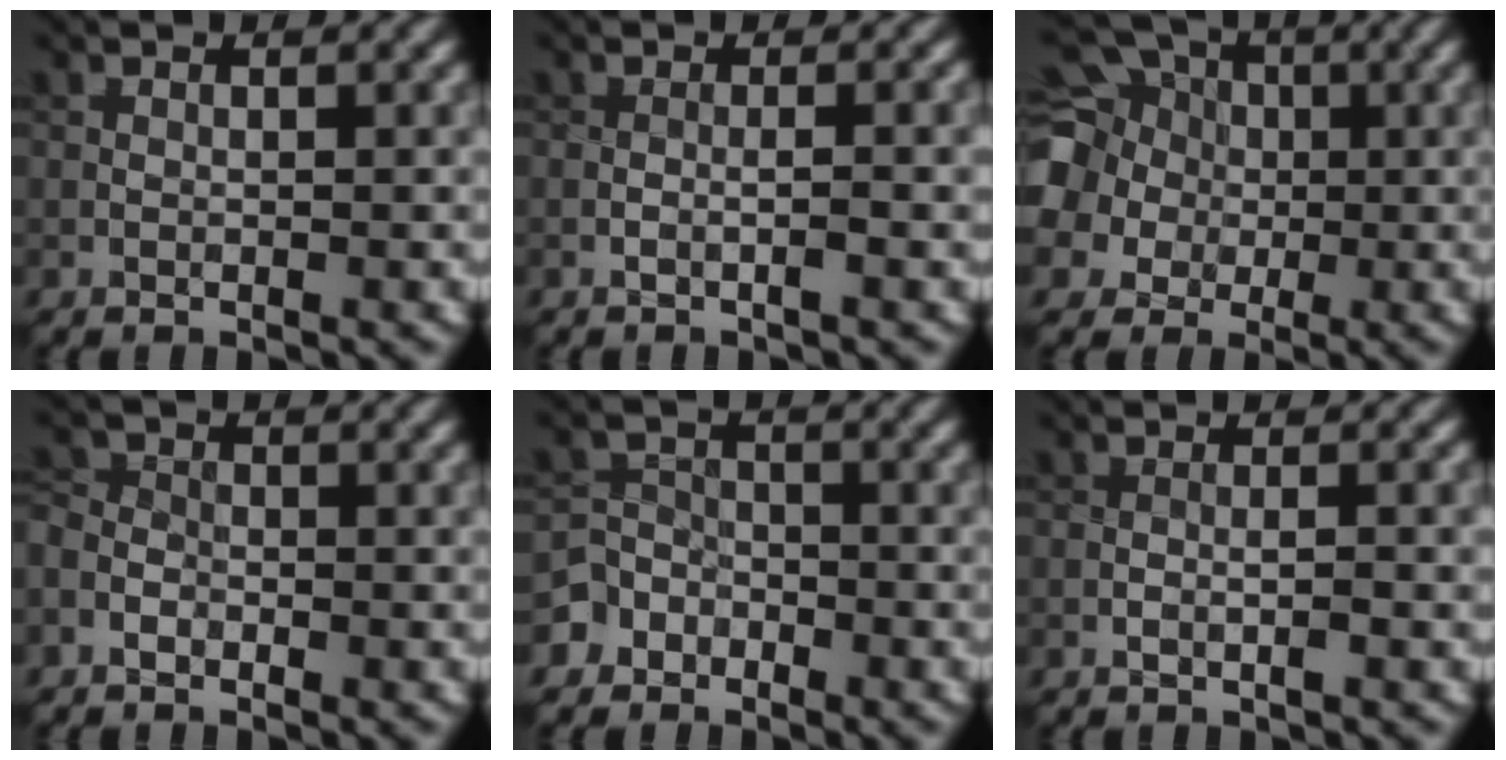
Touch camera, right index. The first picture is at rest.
{"total": 1.2, "force": [-0.1, -0.1, 1.2], "torque": [-0.017, 0.003, -0.005]}
{"total": 13.5, "force": [2.3, 11.9, 5.9], "torque": [-0.159, 0.017, 0.008]}
{"total": 1.8, "force": [-1.2, 1.2, 0.5], "torque": [-0.009, 0.002, -0.034]}
{"total": 4.4, "force": [-3.0, 3.2, 0.0], "torque": [0.029, -0.004, -0.063]}
{"total": 0.9, "force": [0.0, -0.2, 0.9], "torque": [-0.015, 0.001, -0.001]}